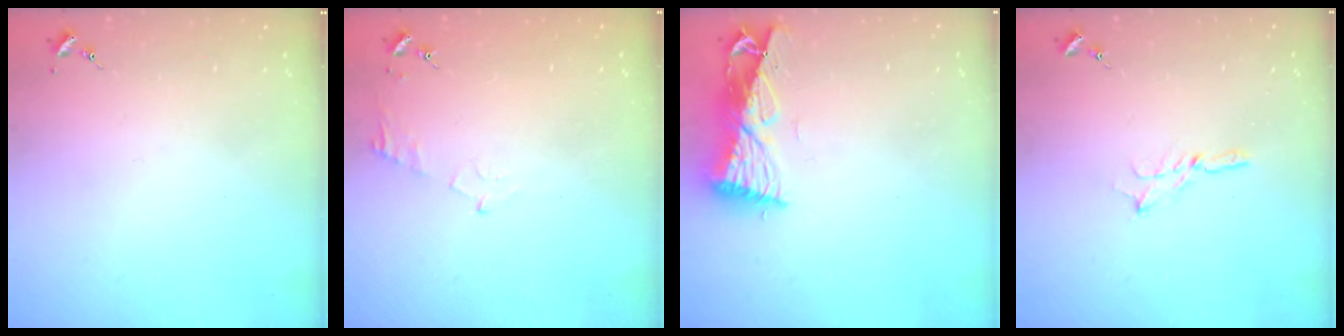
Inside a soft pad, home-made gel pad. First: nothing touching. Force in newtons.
{"total": 4.5, "press": 4.4, "slide": 0.6}
{"total": 9.6, "press": 9.5, "slide": 1.2}
{"total": 3.1, "press": 3.1, "slide": 0.2}